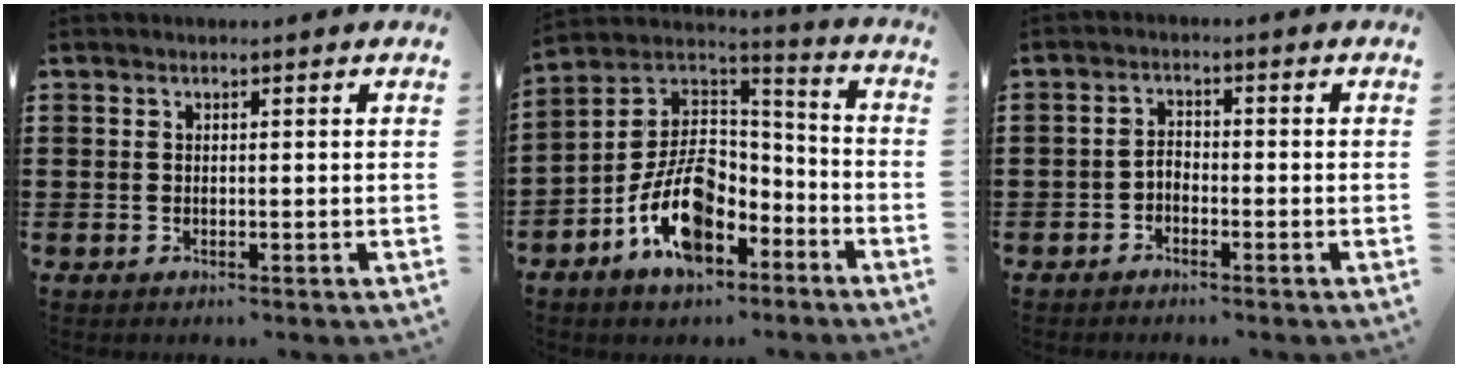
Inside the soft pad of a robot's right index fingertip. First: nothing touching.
{"total": 12.1, "force": [-5.6, 7.3, 8.0], "torque": [-0.178, 0.014, -0.108]}
{"total": 1.7, "force": [-1.4, 0.7, 0.6], "torque": [-0.016, 0.006, -0.029]}